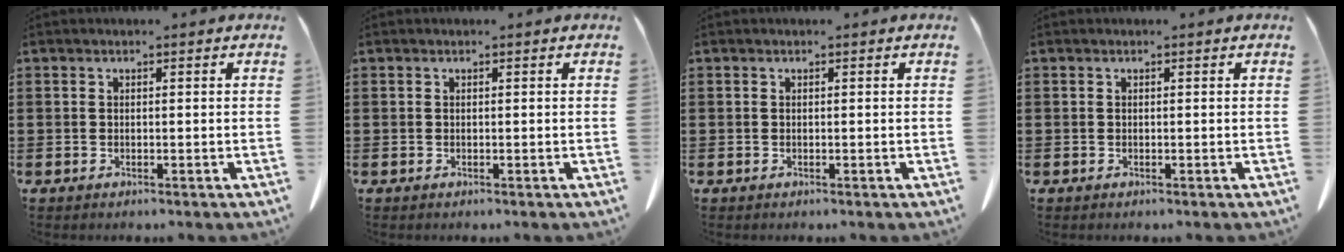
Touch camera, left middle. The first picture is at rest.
{"total": 0.0}
{"total": 0.0}
{"total": 0.0}